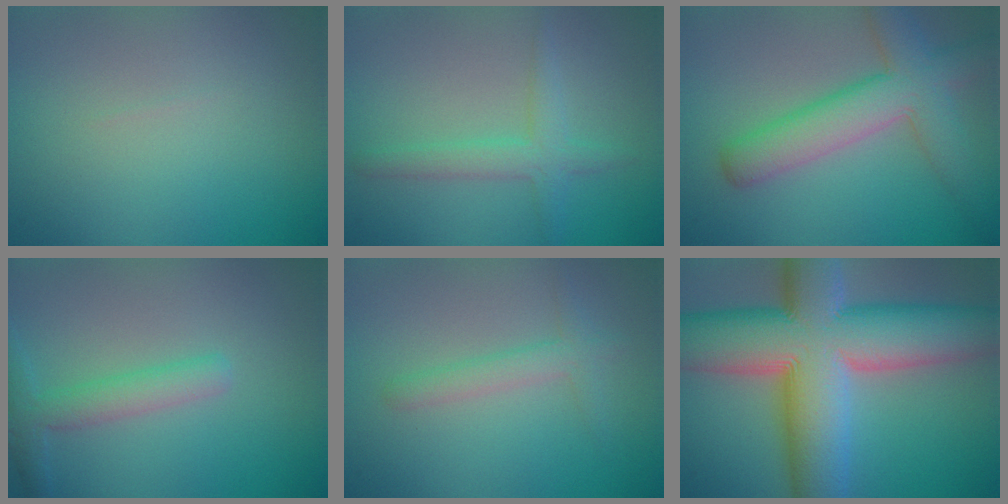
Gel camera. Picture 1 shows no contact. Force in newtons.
{"total": 2.6, "press": 2.6, "slide": 0.1}
{"total": 6.5, "press": 6.5, "slide": 0.3}
{"total": 2.8, "press": 2.8, "slide": 0.1}
{"total": 2.0, "press": 2.0, "slide": 0.1}
{"total": 16.5, "press": 16.5, "slide": 0.9}